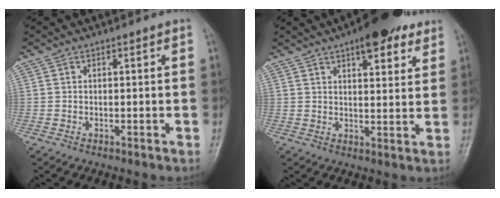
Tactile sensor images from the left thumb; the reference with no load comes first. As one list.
[{"total": 10.9, "force": [6.6, 4.2, 7.6], "torque": [-0.074, -0.023, 0.087]}]